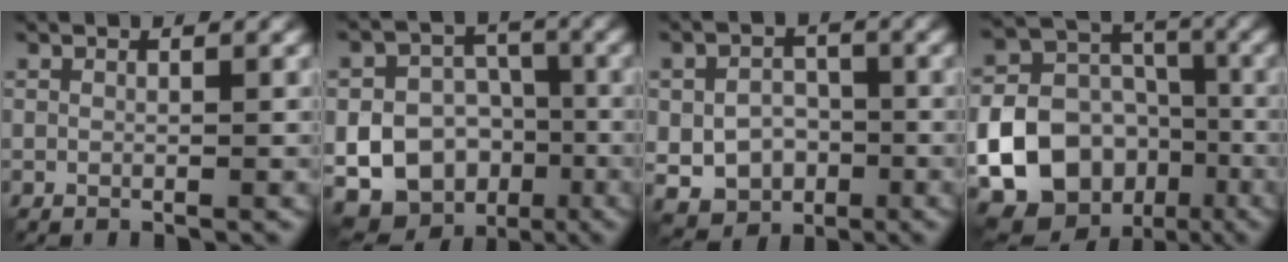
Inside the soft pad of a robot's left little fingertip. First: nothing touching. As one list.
[{"total": 18.2, "force": [-6.4, 15.9, 5.9], "torque": [-0.117, -0.042, -0.107]}, {"total": 5.4, "force": [-1.4, 4.2, 3.0], "torque": [-0.056, -0.009, -0.024]}, {"total": 21.5, "force": [-7.8, 18.4, 7.9], "torque": [-0.178, -0.044, -0.143]}]